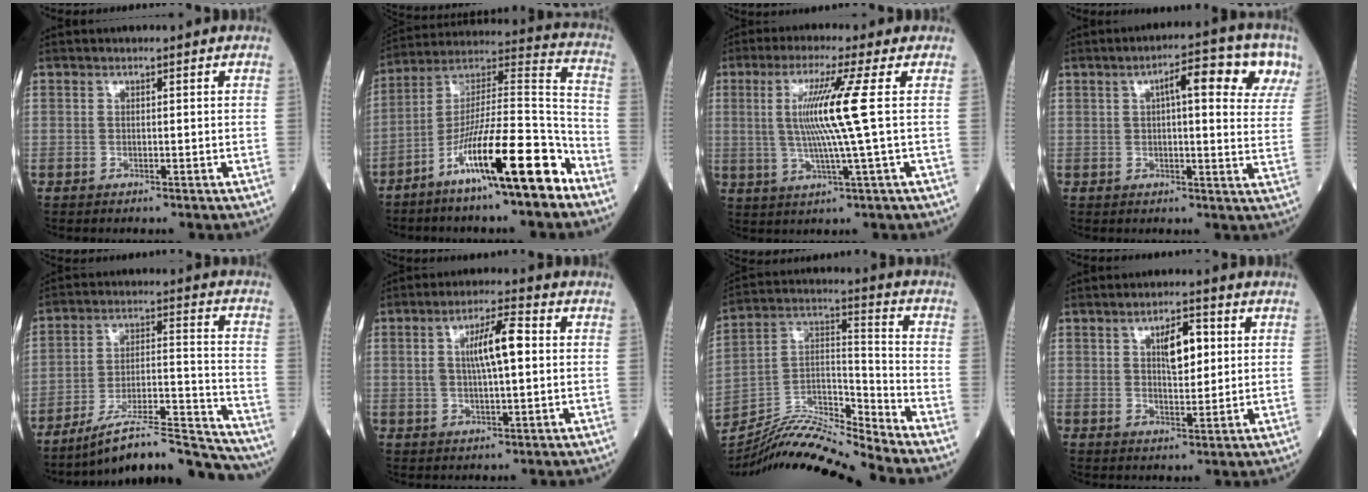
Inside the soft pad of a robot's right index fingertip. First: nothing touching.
{"total": 17.1, "force": [-9.8, 1.3, 14.0], "torque": [-0.245, 0.003, -0.167]}
{"total": 9.1, "force": [1.1, -2.0, 8.8], "torque": [-0.176, -0.001, 0.027]}
{"total": 11.6, "force": [4.9, 2.7, 10.1], "torque": [-0.129, 0.024, 0.055]}
{"total": 16.7, "force": [-15.5, 1.0, 6.0], "torque": [-0.084, 0.033, -0.251]}
{"total": 7.4, "force": [1.3, 1.6, 7.1], "torque": [-0.129, 0.017, 0.026]}
{"total": 14.5, "force": [-13.9, -1.4, 4.0], "torque": [-0.069, 0.033, -0.259]}
{"total": 5.7, "force": [1.7, 2.1, 5.1], "torque": [-0.083, 0.006, 0.029]}